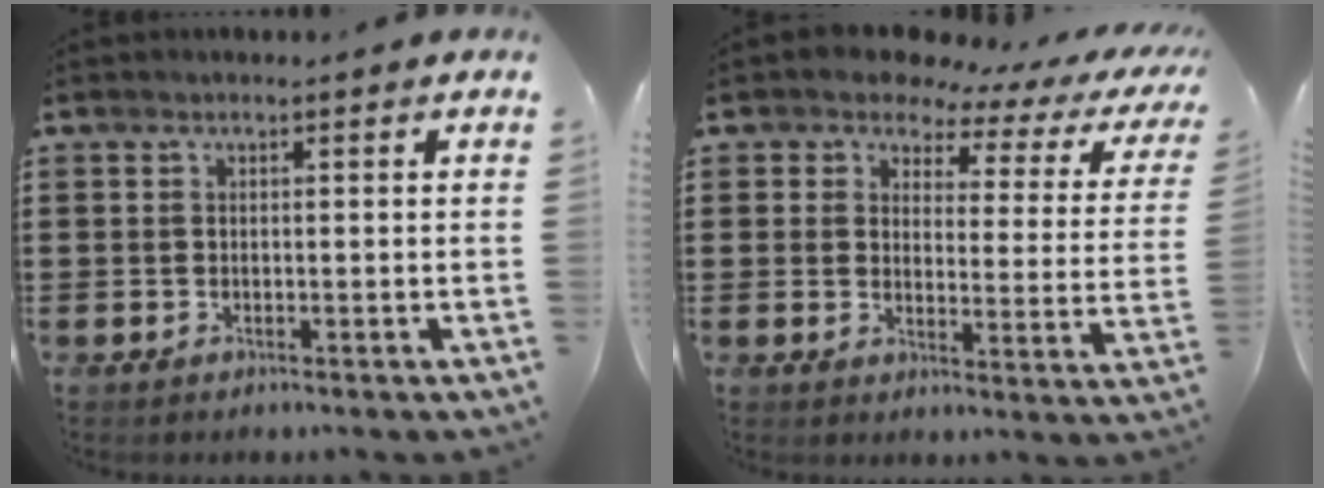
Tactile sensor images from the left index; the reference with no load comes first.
{"total": 4.1, "force": [3.3, 2.0, 1.6], "torque": [-0.048, -0.016, 0.049]}